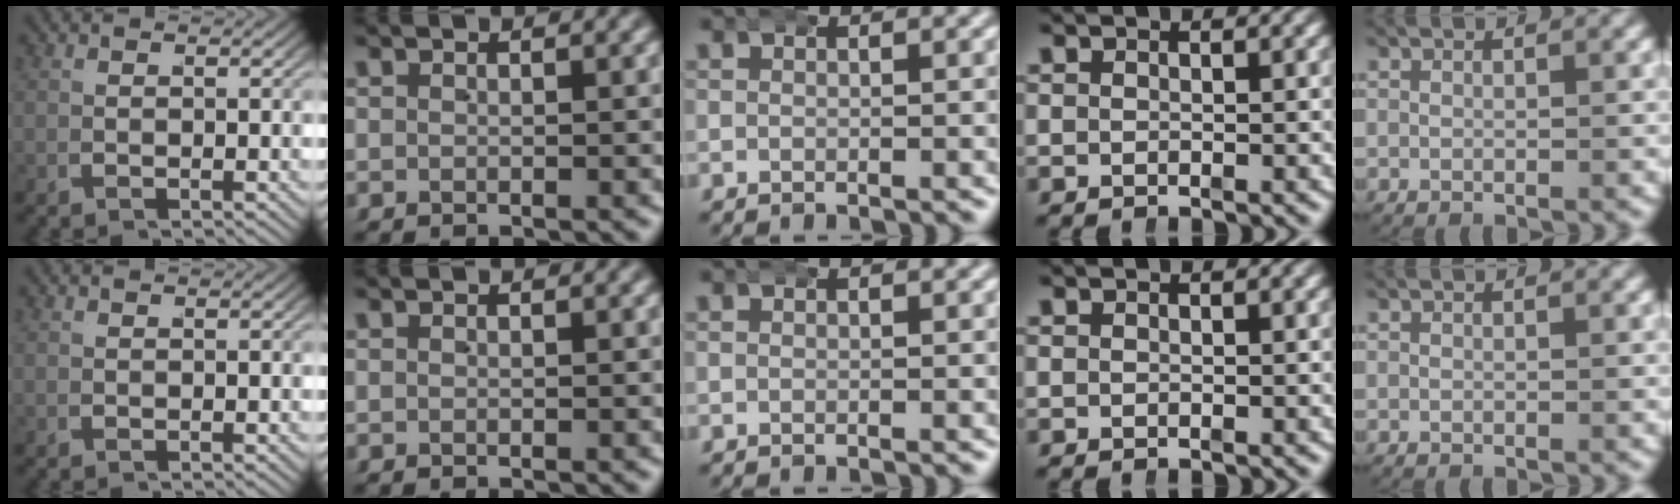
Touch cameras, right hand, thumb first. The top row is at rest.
{}